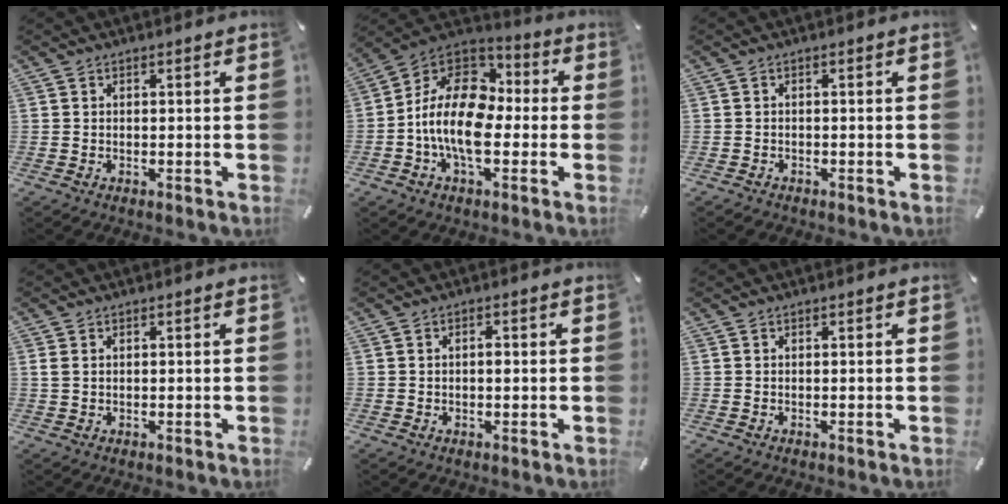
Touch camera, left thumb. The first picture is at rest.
{"total": 16.0, "force": [-4.1, 9.7, 12.0], "torque": [-0.260, 0.014, -0.076]}
{"total": 0.9, "force": [-0.7, 0.5, 0.0], "torque": [-0.001, 0.004, -0.018]}
{"total": 1.1, "force": [0.3, 0.7, 0.8], "torque": [-0.017, 0.003, 0.005]}
{"total": 1.6, "force": [0.0, 0.8, 1.3], "torque": [-0.026, 0.003, -0.001]}
{"total": 0.0}